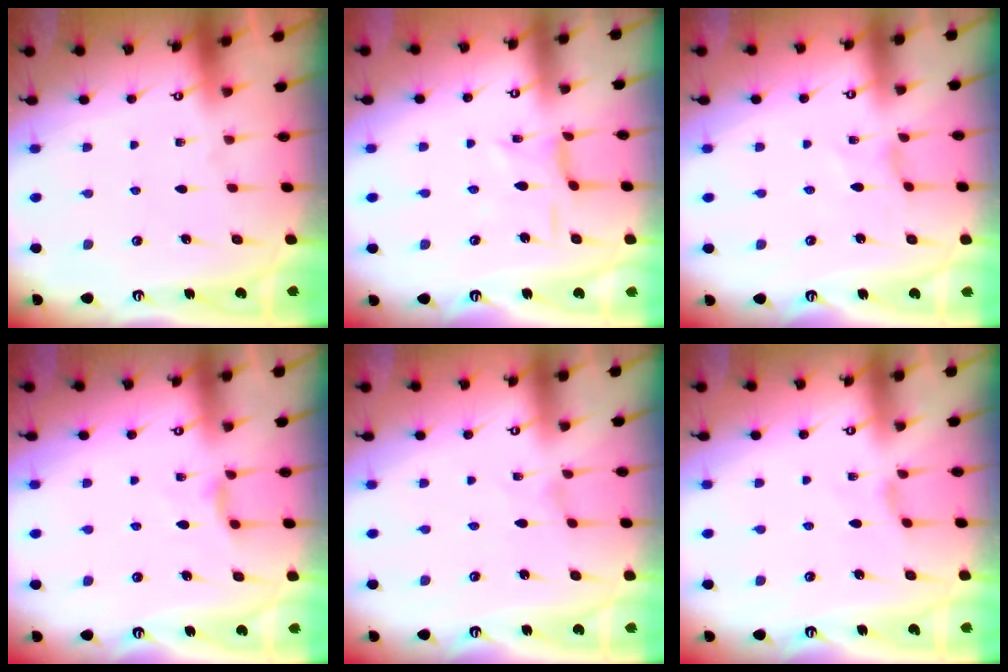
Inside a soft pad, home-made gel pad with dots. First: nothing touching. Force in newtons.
{"total": 2.3, "press": 2.3, "slide": 0.2}
{"total": 0.0}
{"total": 5.7, "press": 5.7, "slide": 0.6}
{"total": 0.0}
{"total": 1.4, "press": 1.3, "slide": 0.4}